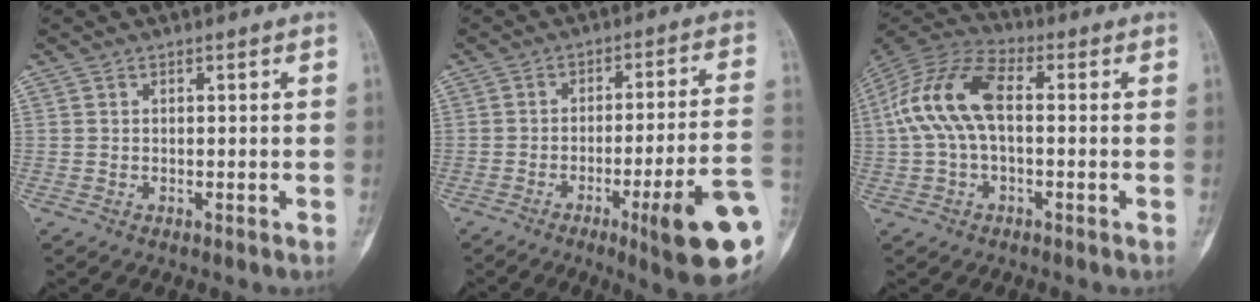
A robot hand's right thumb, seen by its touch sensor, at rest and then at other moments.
{"total": 17.3, "force": [-6.5, 1.9, 16.0], "torque": [-0.180, 0.018, -0.086]}
{"total": 13.3, "force": [0.7, 7.0, 11.2], "torque": [-0.237, 0.040, 0.004]}